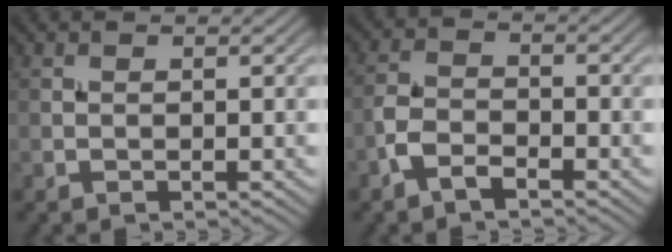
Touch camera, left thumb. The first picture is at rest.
{"total": 3.6, "force": [-2.4, 1.5, 2.2], "torque": [-0.049, 0.003, -0.058]}